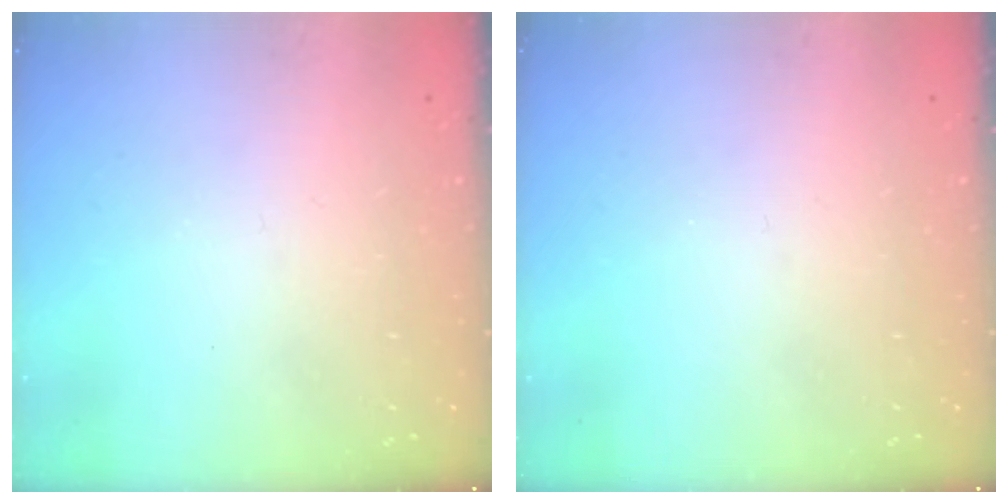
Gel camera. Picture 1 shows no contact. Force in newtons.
{"total": 0.0}